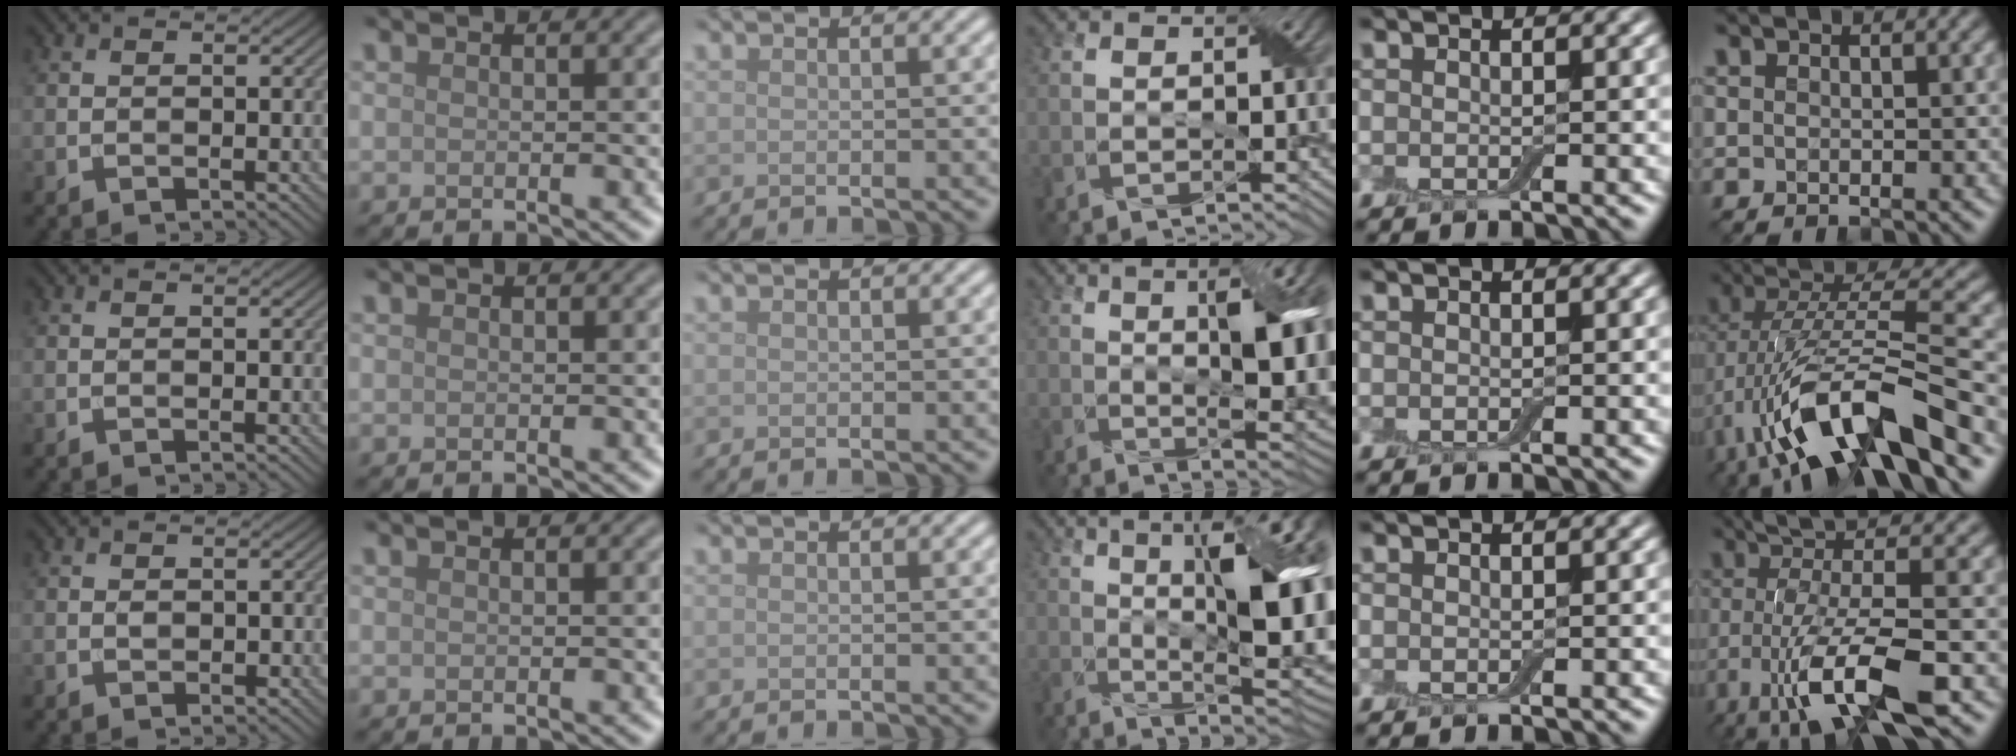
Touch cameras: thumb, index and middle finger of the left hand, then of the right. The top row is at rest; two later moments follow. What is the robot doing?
{"motion": "peel", "object": "aluminum foil"}